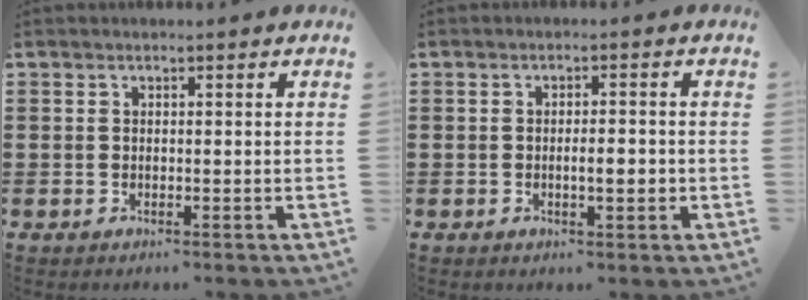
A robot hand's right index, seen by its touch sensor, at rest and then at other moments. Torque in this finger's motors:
{"motor_torque": [1.16, -0.25, 0.13, 0.11]}